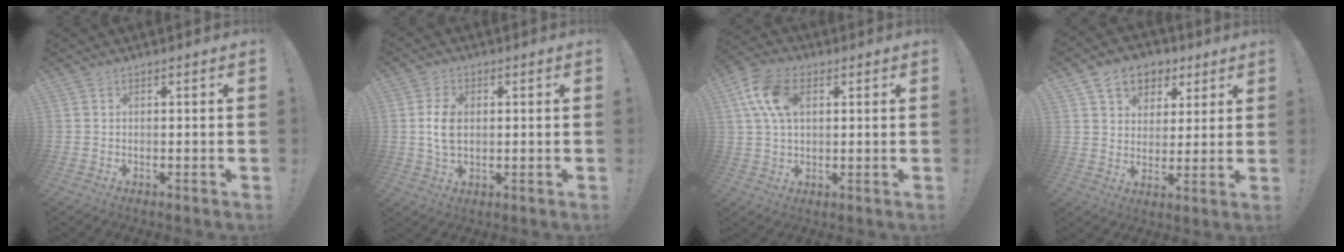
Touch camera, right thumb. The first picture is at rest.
{"total": 7.2, "force": [0.4, 4.6, 5.5], "torque": [-0.104, 0.000, 0.005]}
{"total": 12.5, "force": [3.7, 7.9, 9.0], "torque": [-0.167, 0.010, 0.073]}
{"total": 10.4, "force": [5.4, 8.0, 3.9], "torque": [-0.048, -0.028, 0.103]}